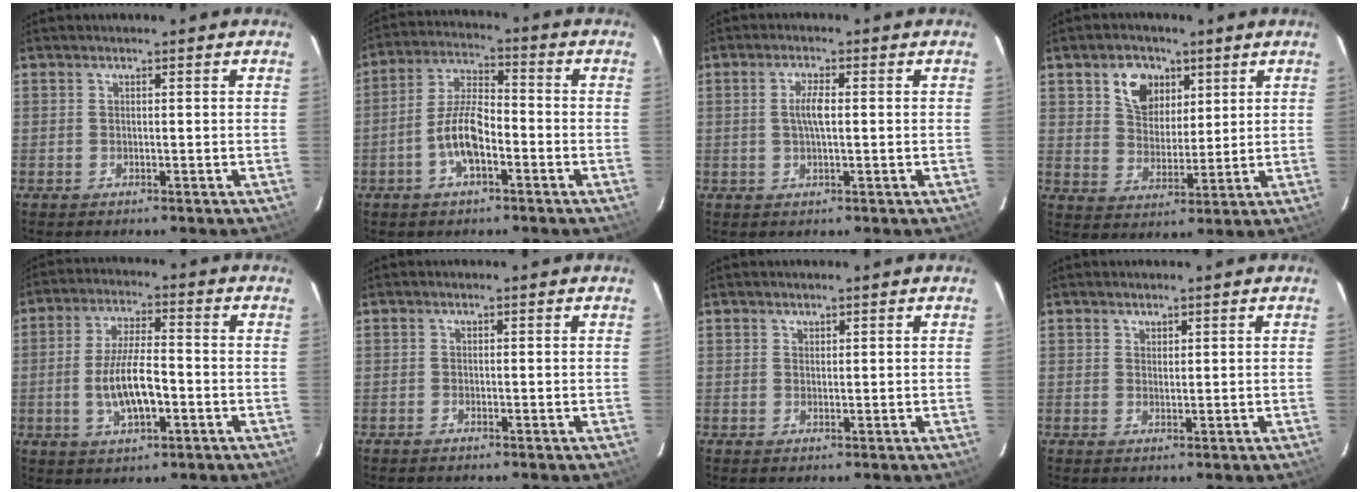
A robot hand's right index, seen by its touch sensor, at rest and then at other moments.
{"total": 8.6, "force": [-3.5, 3.1, 7.2], "torque": [-0.152, 0.010, -0.064]}
{"total": 3.4, "force": [0.2, 0.8, 3.3], "torque": [-0.064, 0.003, 0.004]}
{"total": 8.3, "force": [4.1, 6.0, 3.9], "torque": [-0.068, 0.016, 0.077]}
{"total": 9.5, "force": [-2.4, 3.0, 8.7], "torque": [-0.172, -0.002, -0.039]}
{"total": 0.0}
{"total": 0.8, "force": [0.6, 0.5, 0.0], "torque": [0.001, 0.002, 0.011]}
{"total": 1.1, "force": [0.9, 0.6, 0.2], "torque": [-0.002, 0.001, 0.015]}